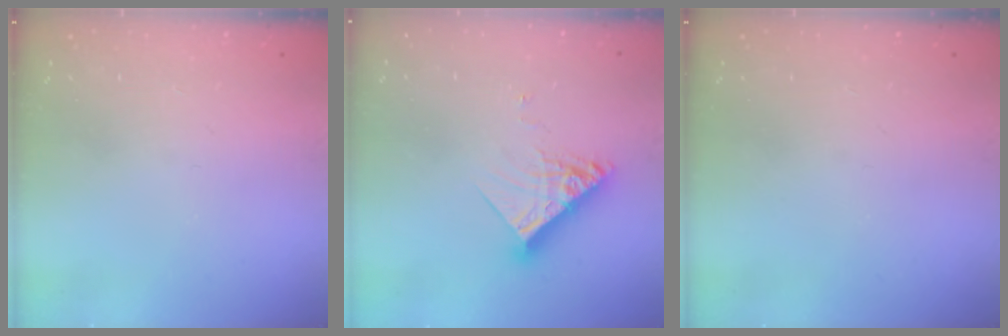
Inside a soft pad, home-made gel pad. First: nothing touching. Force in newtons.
{"total": 12.0, "press": 11.9, "slide": 0.2}
{"total": 0.0}